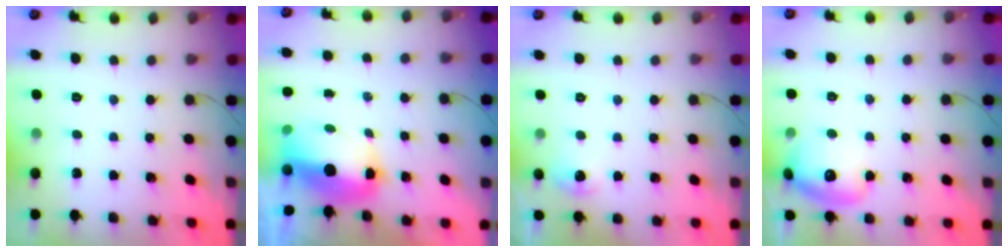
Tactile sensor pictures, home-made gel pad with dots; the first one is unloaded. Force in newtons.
{"total": 8.7, "press": 8.5, "slide": 1.7}
{"total": 12.3, "press": 5.3, "slide": 11.1}
{"total": 15.6, "press": 15.5, "slide": 1.5}